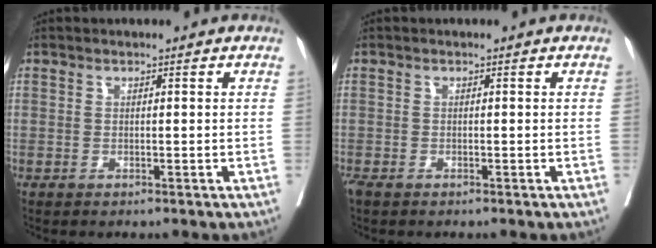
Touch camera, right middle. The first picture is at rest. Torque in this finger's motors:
{"motor_torque": [0.28, -0.21, 0.08, 0.01]}